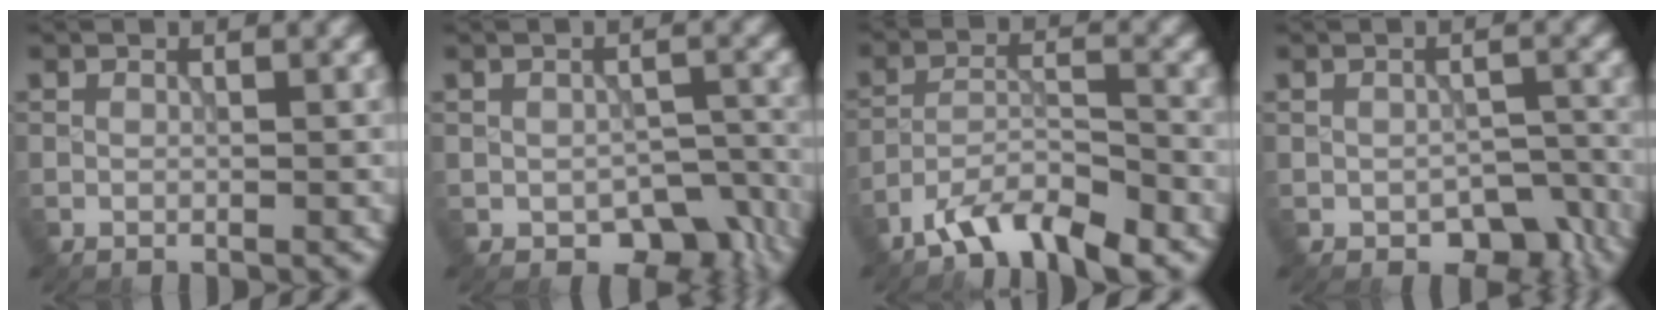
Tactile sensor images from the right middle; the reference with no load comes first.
{"total": 5.3, "force": [-2.6, 3.3, 3.2], "torque": [-0.035, -0.019, -0.030]}
{"total": 5.7, "force": [-4.6, 1.4, 3.2], "torque": [-0.055, 0.001, -0.086]}
{"total": 4.3, "force": [-2.2, 2.6, 2.6], "torque": [-0.031, -0.013, -0.026]}